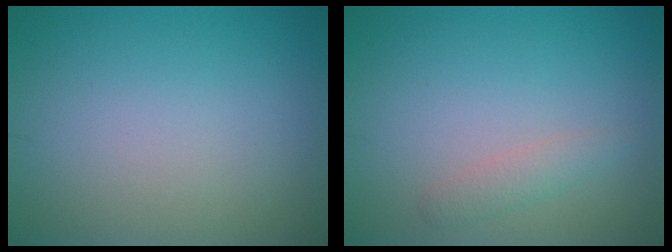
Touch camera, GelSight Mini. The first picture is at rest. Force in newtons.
{"total": 1.5, "press": 1.5, "slide": 0.0}